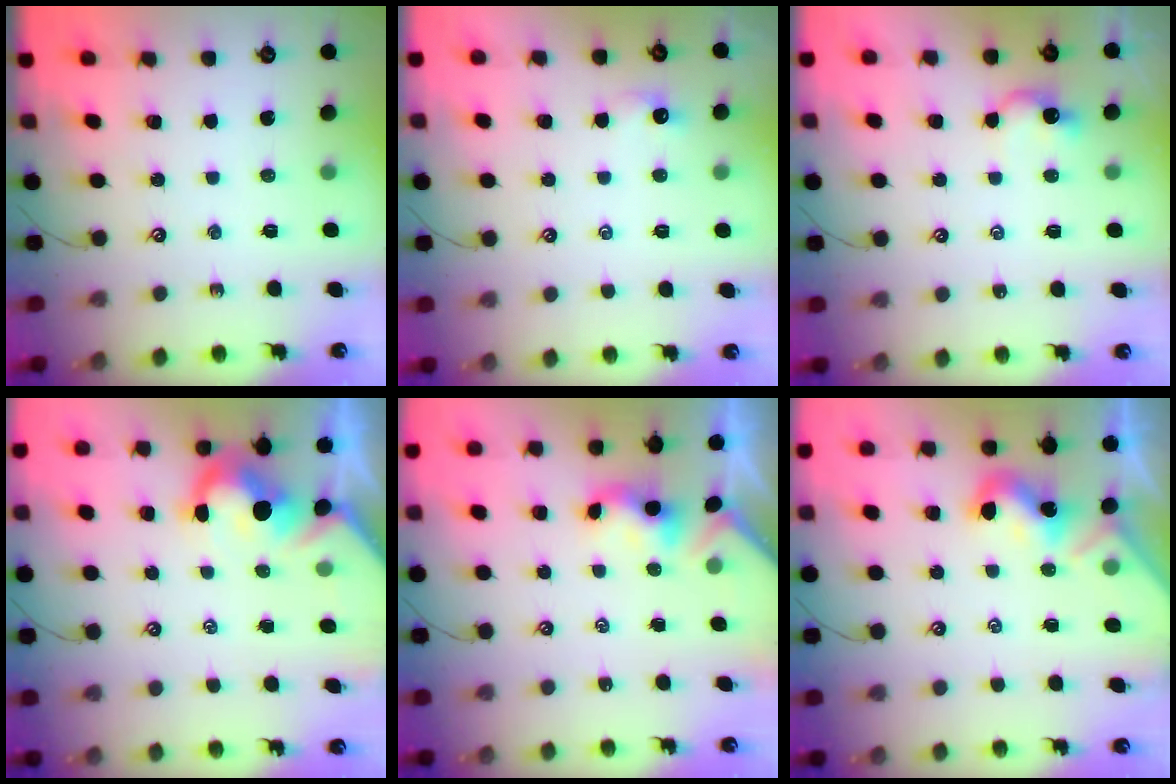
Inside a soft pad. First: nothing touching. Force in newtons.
{"total": 0.7, "press": 0.6, "slide": 0.3}
{"total": 2.1, "press": 2.1, "slide": 0.5}
{"total": 5.8, "press": 5.7, "slide": 1.3}
{"total": 1.1, "press": 1.0, "slide": 0.4}
{"total": 1.8, "press": 1.8, "slide": 0.5}